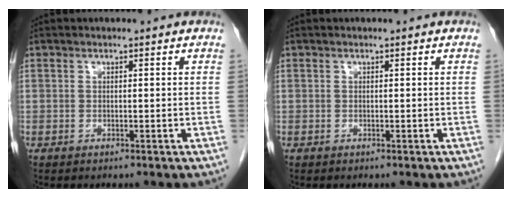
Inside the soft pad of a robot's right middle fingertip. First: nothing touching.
{"total": 0.0}